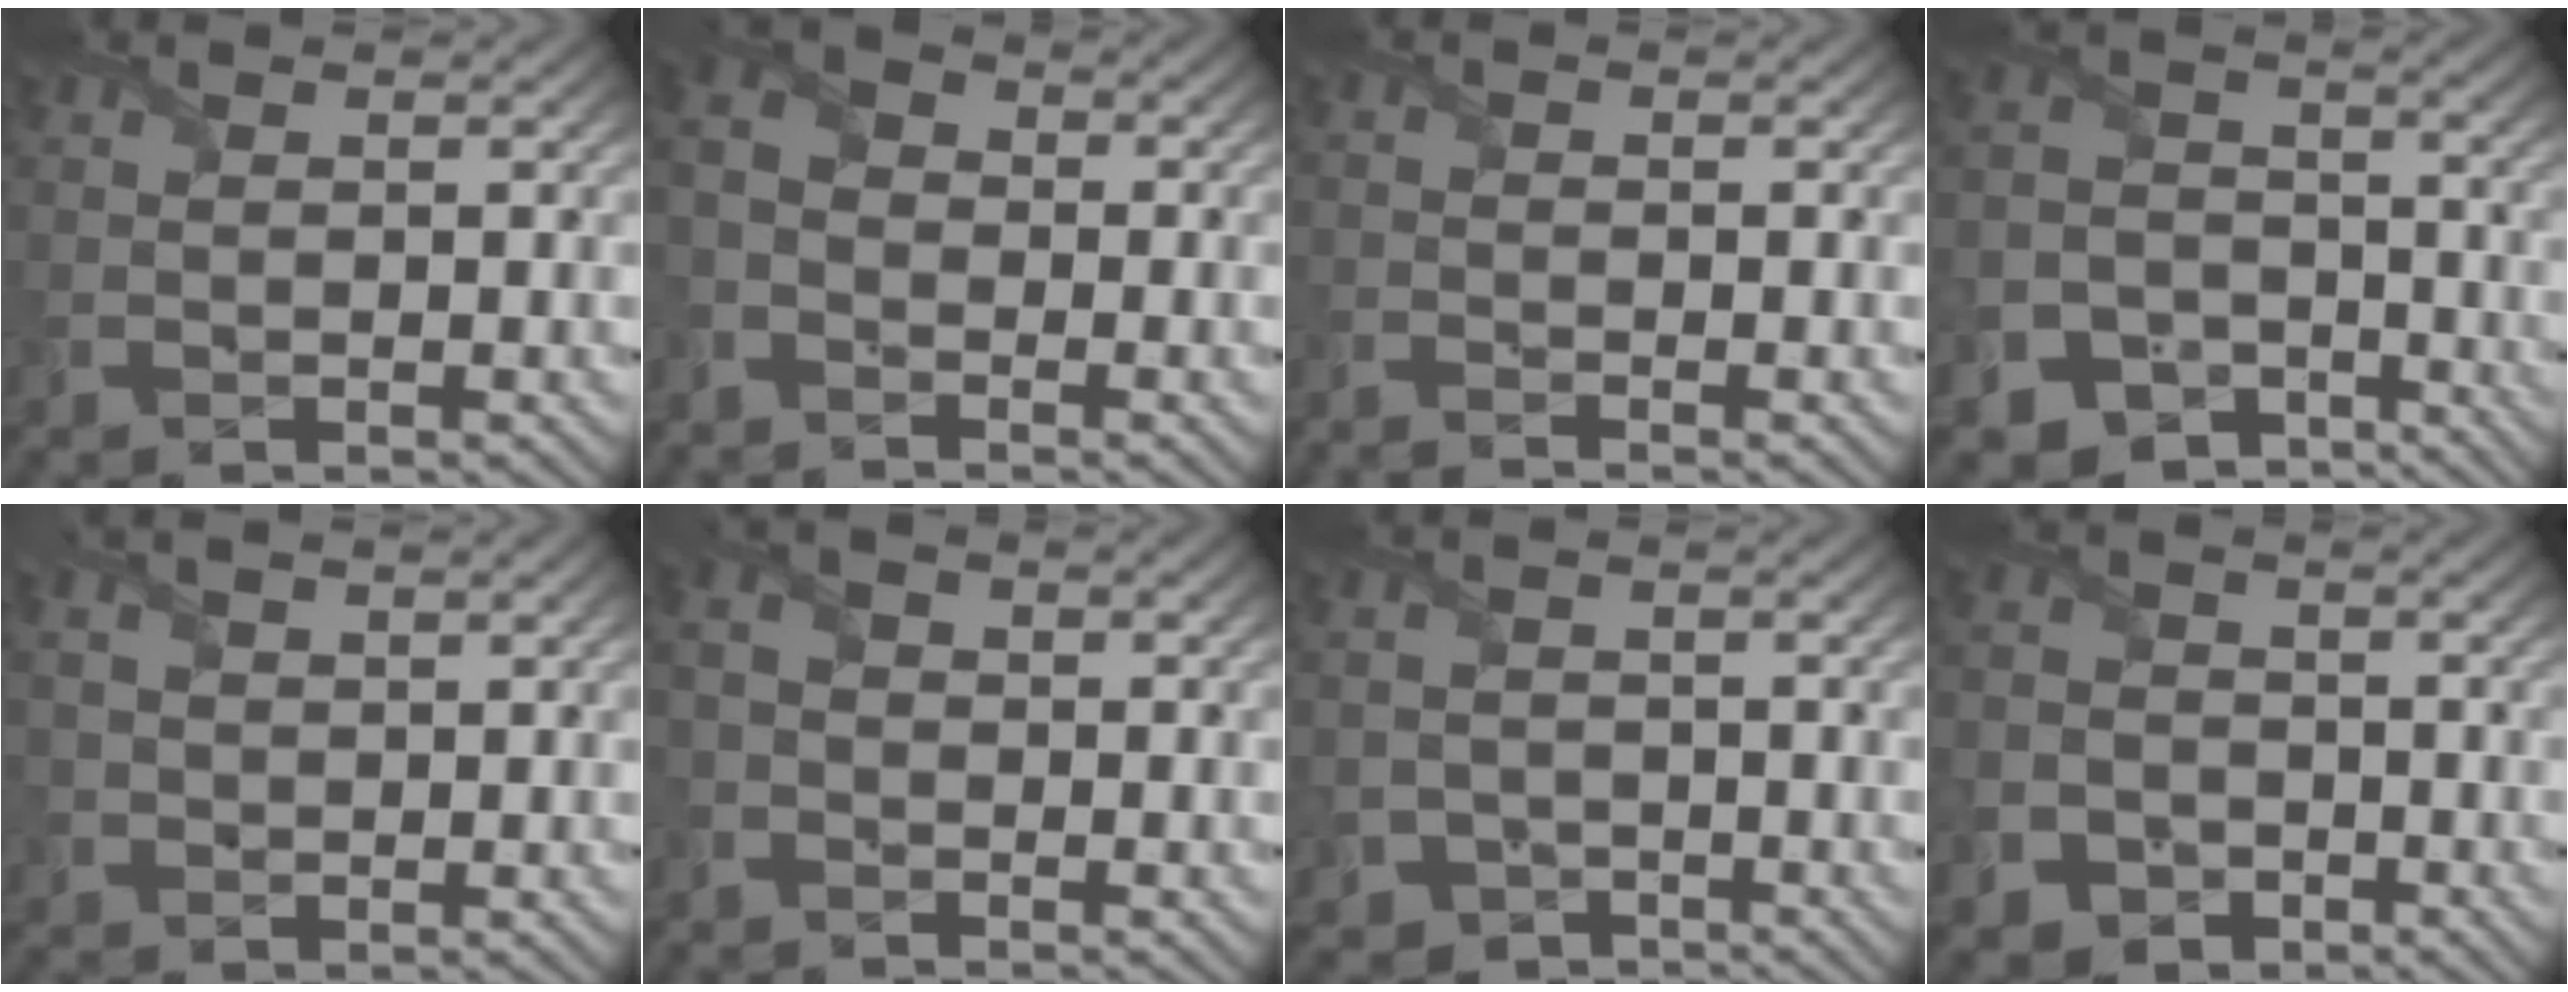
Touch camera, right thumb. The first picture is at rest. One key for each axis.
{"total": 5.1, "fx": -3.3, "fy": 3.1, "fz": 2.2, "tx": -0.056, "ty": -0.002, "tz": -0.074}
{"total": 2.2, "fx": -2.0, "fy": -0.1, "fz": 0.8, "tx": -0.020, "ty": -0.005, "tz": -0.047}
{"total": 10.7, "fx": -7.5, "fy": 6.7, "fz": 3.5, "tx": -0.095, "ty": -0.029, "tz": -0.128}
{"total": 3.1, "fx": 0.9, "fy": 1.9, "fz": 2.3, "tx": -0.059, "ty": 0.003, "tz": 0.020}
{"total": 2.6, "fx": -1.6, "fy": 1.6, "fz": 1.2, "tx": -0.025, "ty": 0.006, "tz": -0.039}
{"total": 5.2, "fx": -3.3, "fy": 3.8, "fz": 1.0, "tx": -0.027, "ty": -0.015, "tz": -0.065}
{"total": 6.8, "fx": -3.8, "fy": 5.3, "fz": 1.9, "tx": -0.057, "ty": -0.023, "tz": -0.085}